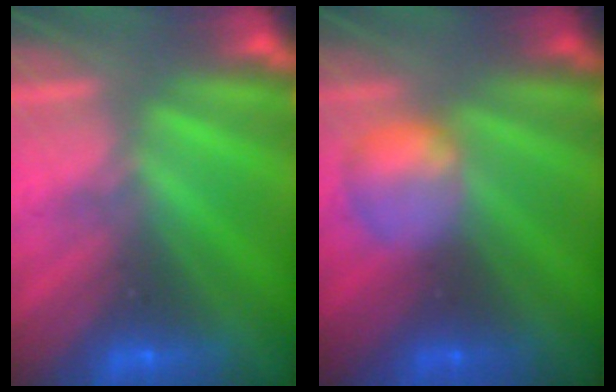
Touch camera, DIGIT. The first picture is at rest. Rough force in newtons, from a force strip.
{"total": 2.4}